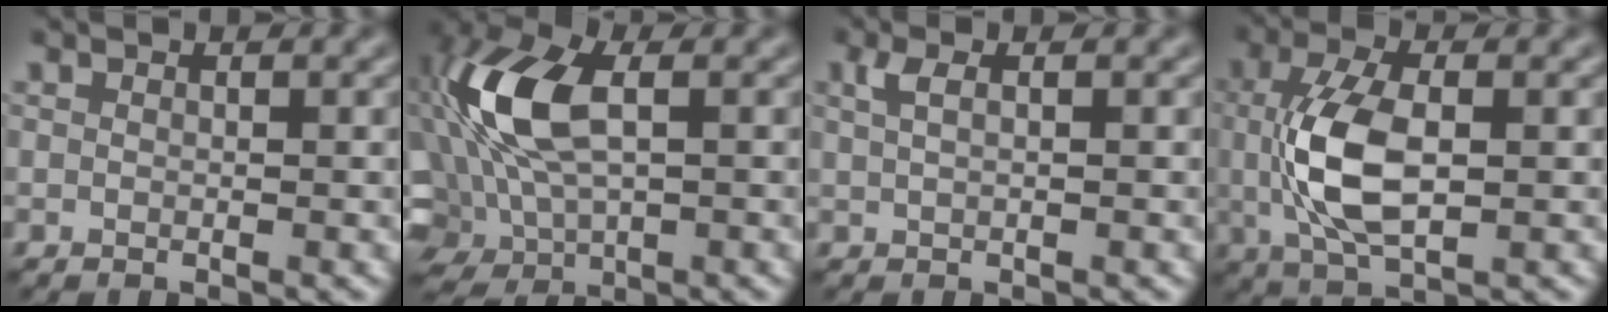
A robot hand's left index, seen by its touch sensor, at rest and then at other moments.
{"total": 10.9, "force": [0.9, 6.3, 8.9], "torque": [-0.208, 0.014, 0.008]}
{"total": 1.5, "force": [0.7, 0.4, 1.2], "torque": [-0.025, 0.004, 0.014]}
{"total": 6.9, "force": [0.0, 3.3, 6.1], "torque": [-0.135, 0.001, 0.001]}